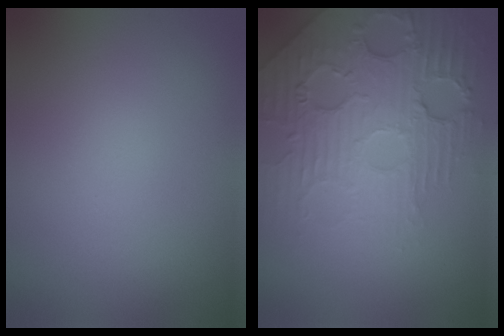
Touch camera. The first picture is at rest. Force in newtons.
{"total": 7.1, "press": 5.4, "slide": 4.7}